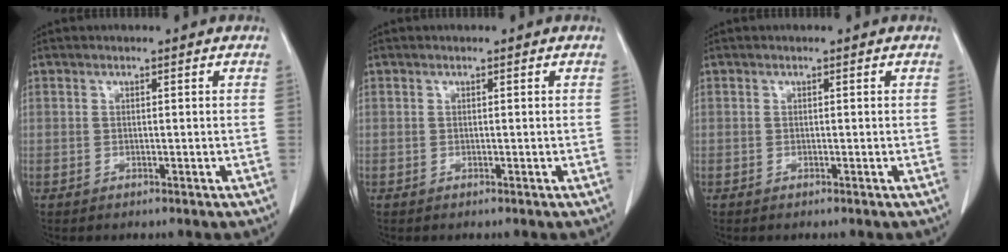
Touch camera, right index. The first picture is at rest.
{"total": 0.0}
{"total": 0.0}